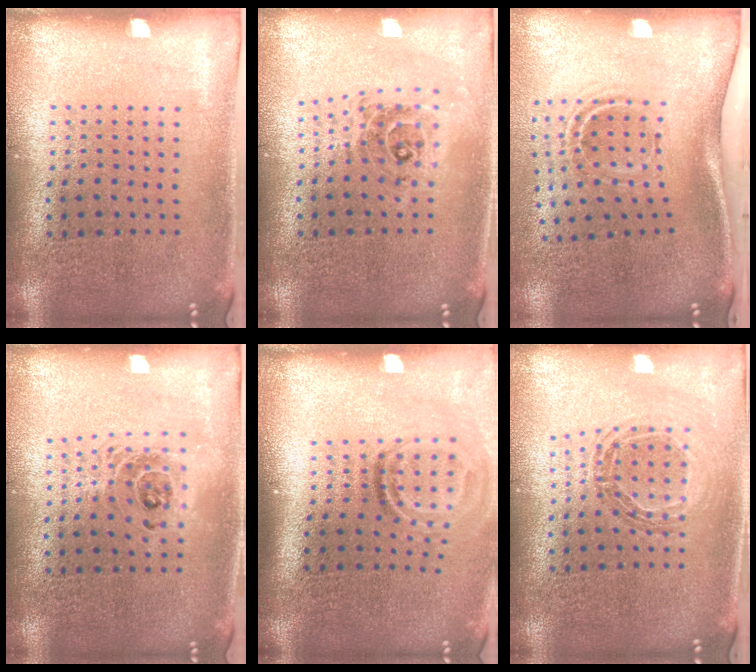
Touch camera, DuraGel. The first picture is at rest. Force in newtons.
{"total": 0.7, "press": 0.7, "slide": 0.2}
{"total": 2.1, "press": 1.2, "slide": 1.8}
{"total": 1.5, "press": 1.3, "slide": 0.9}
{"total": 1.9, "press": 1.1, "slide": 1.5}
{"total": 0.8, "press": 0.8, "slide": 0.1}